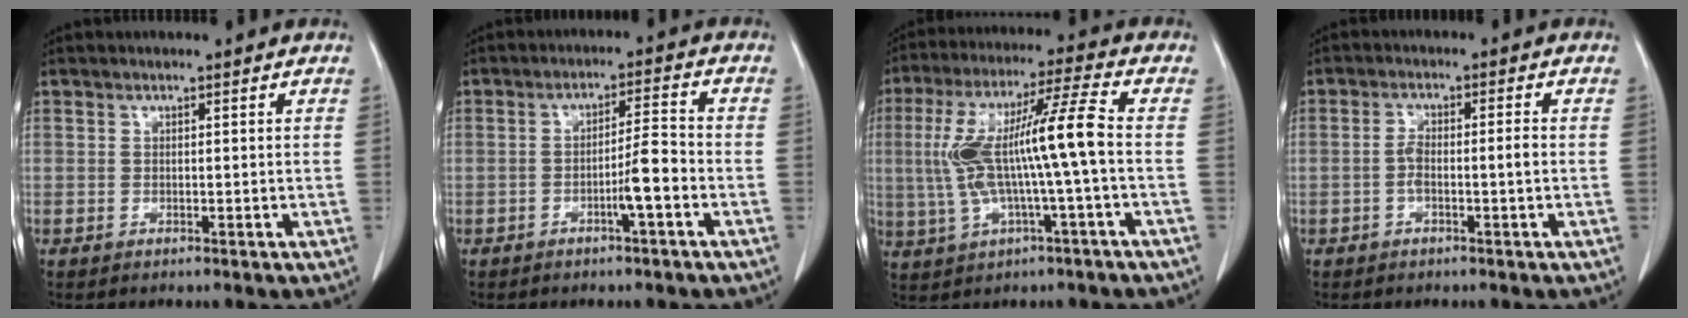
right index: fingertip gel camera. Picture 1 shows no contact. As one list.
[{"total": 4.9, "force": [-1.9, 0.0, 4.6], "torque": [-0.075, 0.005, -0.033]}, {"total": 13.3, "force": [-0.3, 0.4, 13.3], "torque": [-0.266, 0.024, -0.006]}, {"total": 3.3, "force": [-0.8, 0.6, 3.2], "torque": [-0.059, 0.009, -0.012]}]